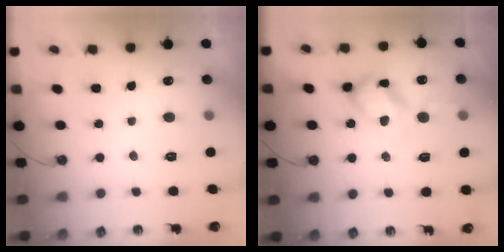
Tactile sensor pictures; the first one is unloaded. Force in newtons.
{"total": 14.9, "press": 14.8, "slide": 1.3}